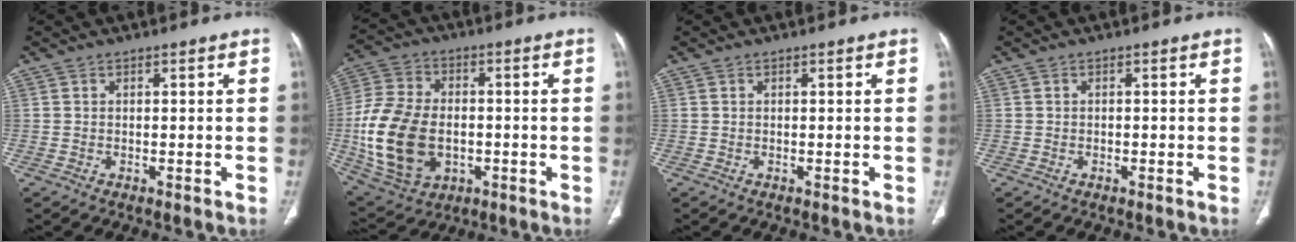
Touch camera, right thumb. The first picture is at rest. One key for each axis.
{"total": 19.1, "fx": -2.6, "fy": 13.1, "fz": 13.7, "tx": -0.267, "ty": 0.004, "tz": -0.031}
{"total": 0.0}
{"total": 0.0}